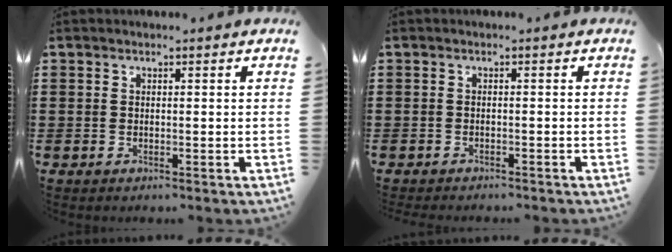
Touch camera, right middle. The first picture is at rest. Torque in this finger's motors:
{"motor_torque": [1.60, 0.00, 0.36, 0.09]}